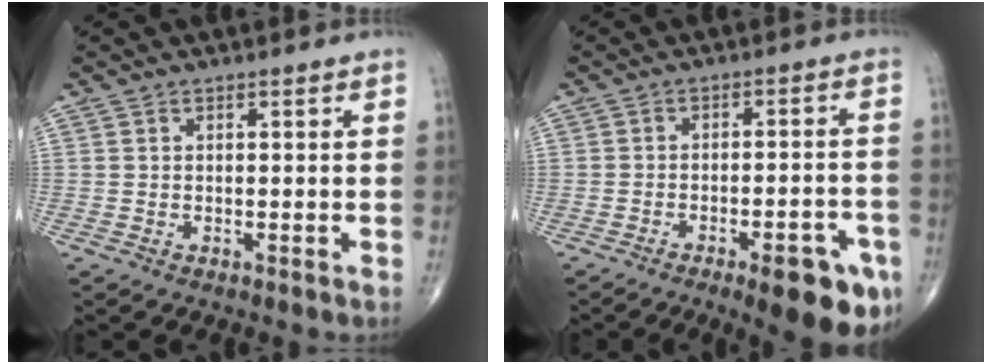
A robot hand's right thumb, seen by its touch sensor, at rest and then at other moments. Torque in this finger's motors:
{"motor_torque": [1.70, 1.82, 0.74, -0.83, 0.30]}